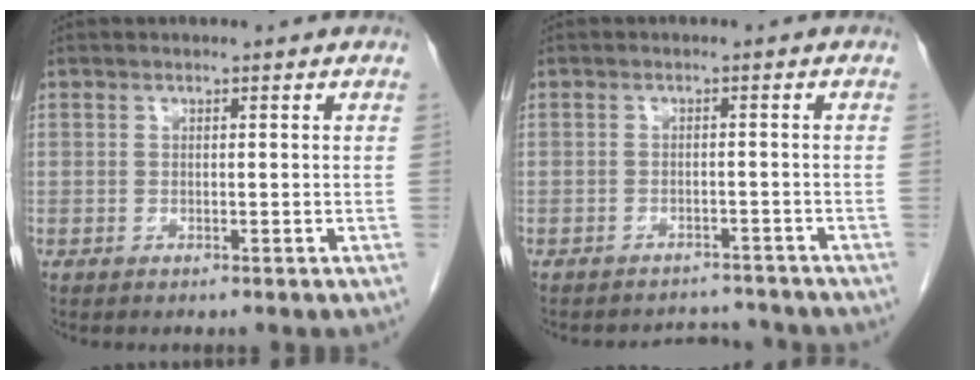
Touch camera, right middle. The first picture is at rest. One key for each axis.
{"total": 4.7, "fx": -4.6, "fy": 0.9, "fz": -0.6, "tx": 0.008, "ty": 0.007, "tz": -0.061}